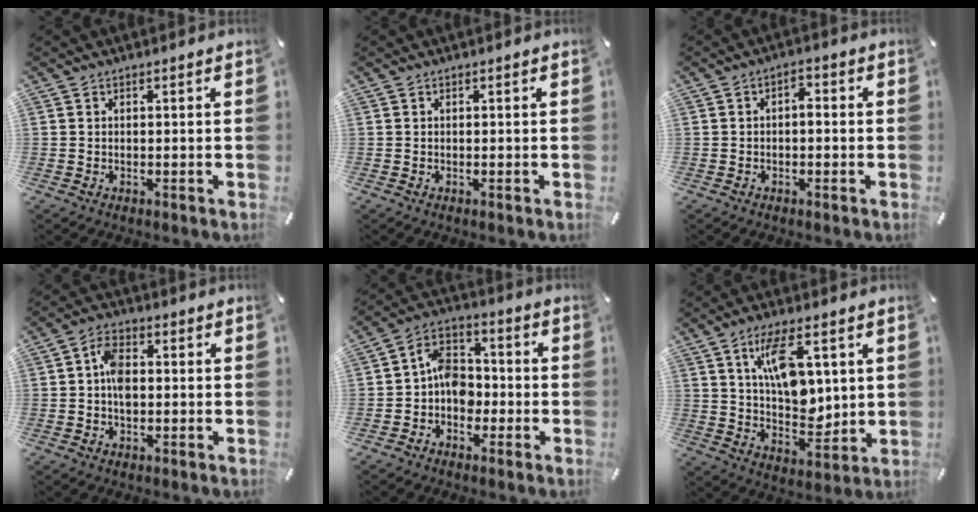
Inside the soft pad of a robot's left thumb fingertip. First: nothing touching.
{"total": 0.0}
{"total": 2.4, "force": [-0.5, 1.4, 1.9], "torque": [-0.039, 0.009, -0.012]}
{"total": 5.5, "force": [-0.2, 3.4, 4.3], "torque": [-0.078, 0.004, -0.005]}
{"total": 8.2, "force": [-1.9, 6.8, 4.2], "torque": [-0.085, 0.018, -0.034]}
{"total": 12.1, "force": [5.0, 6.4, 8.9], "torque": [-0.142, -0.018, 0.085]}